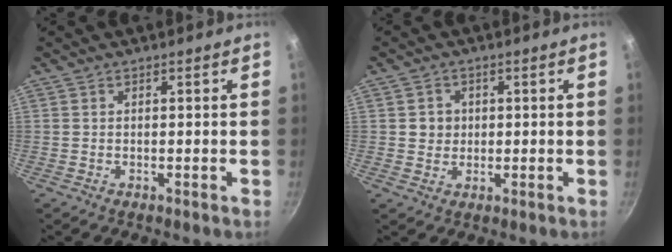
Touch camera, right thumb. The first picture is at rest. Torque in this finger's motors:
{"motor_torque": [-0.37, 0.23, 0.28, -0.20, -0.03]}